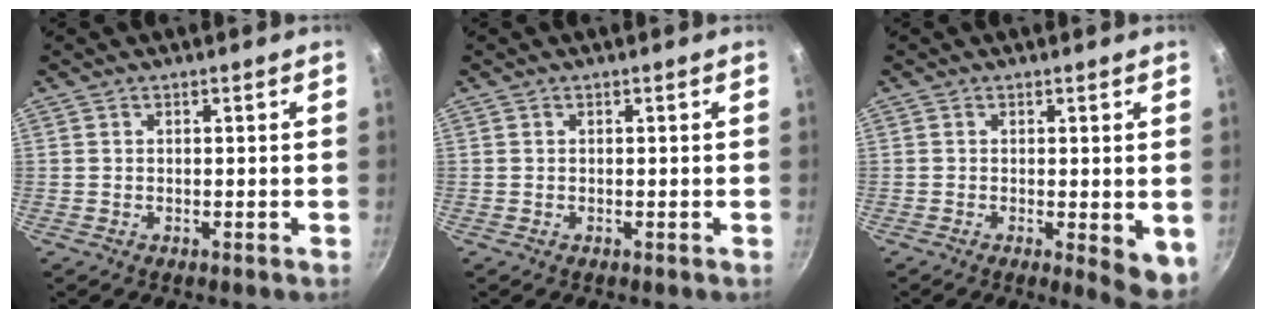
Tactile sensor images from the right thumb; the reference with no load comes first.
{"total": 0.0}
{"total": 5.4, "force": [-0.7, 1.8, 5.0], "torque": [-0.055, -0.008, -0.006]}